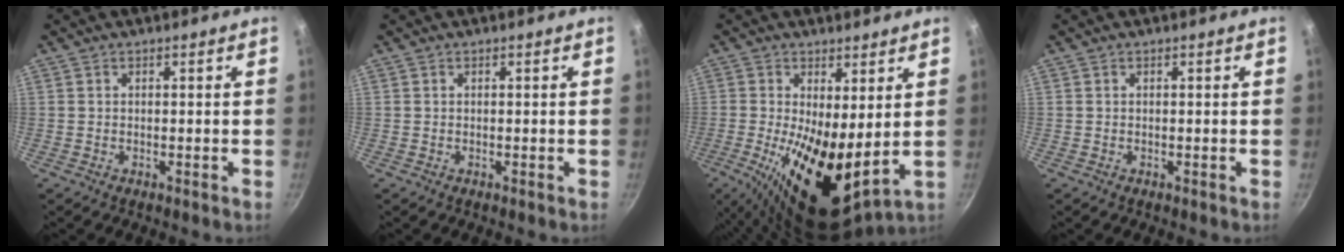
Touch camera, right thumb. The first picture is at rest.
{"total": 0.0}
{"total": 13.8, "force": [0.1, 5.8, 12.6], "torque": [-0.202, -0.031, 0.007]}
{"total": 0.0}